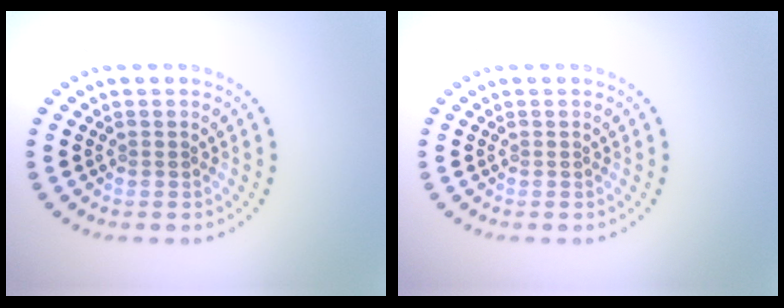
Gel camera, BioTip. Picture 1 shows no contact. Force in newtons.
{"total": 0.0}